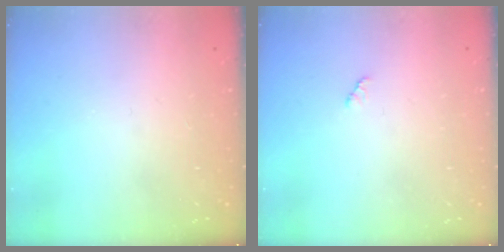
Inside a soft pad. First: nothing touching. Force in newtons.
{"total": 2.1, "press": 2.1, "slide": 0.3}